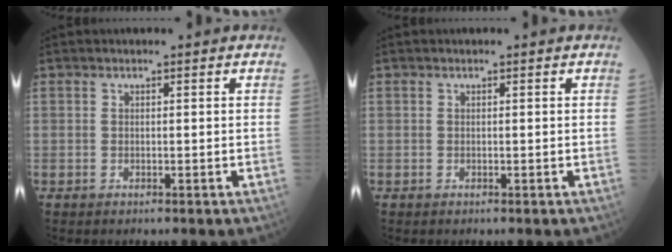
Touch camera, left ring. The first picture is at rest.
{"total": 0.0}